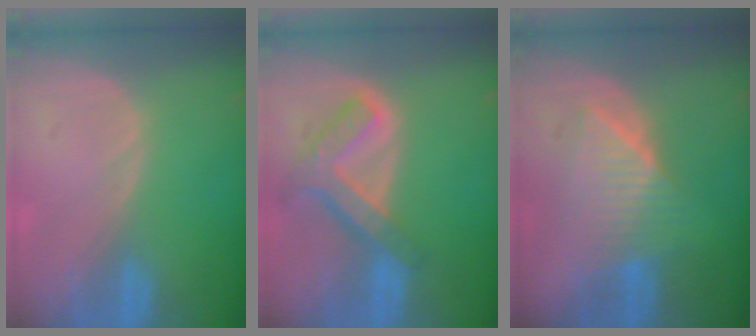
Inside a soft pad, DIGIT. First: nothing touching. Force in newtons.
{"total": 7.6, "press": 6.5, "slide": 4.0}
{"total": 6.3, "press": 6.2, "slide": 1.0}